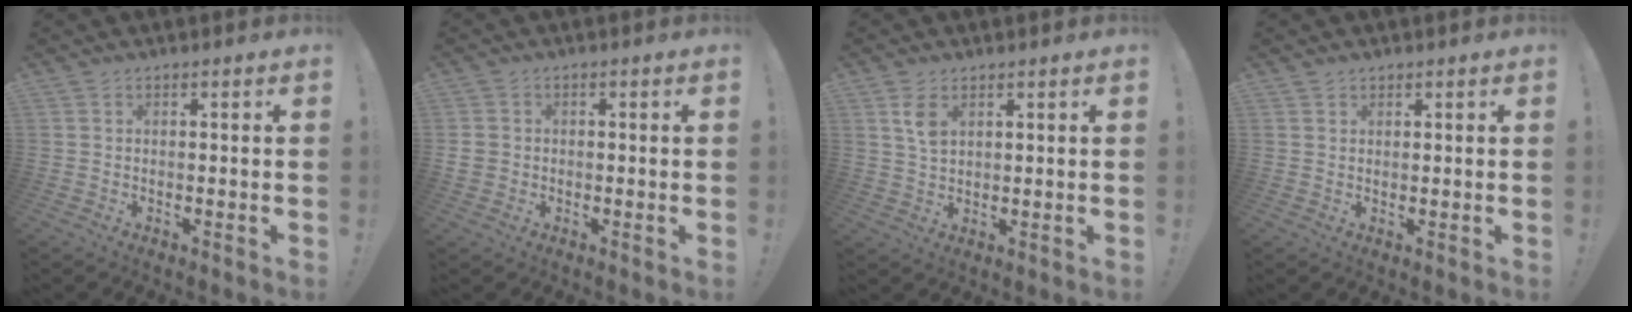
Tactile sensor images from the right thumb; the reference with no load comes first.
{"total": 2.8, "force": [-0.4, 2.6, 0.8], "torque": [-0.021, 0.004, -0.007]}
{"total": 4.9, "force": [2.3, 2.4, 3.6], "torque": [-0.052, -0.010, 0.040]}
{"total": 1.2, "force": [0.9, 0.8, 0.2], "torque": [-0.003, 0.000, 0.018]}